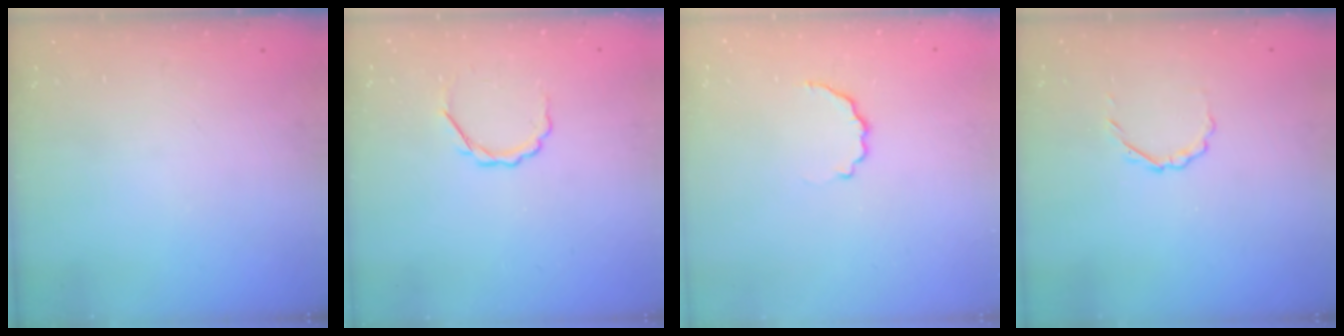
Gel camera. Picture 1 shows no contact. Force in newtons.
{"total": 3.8, "press": 3.7, "slide": 1.2}
{"total": 3.7, "press": 3.5, "slide": 1.1}
{"total": 2.1, "press": 2.0, "slide": 0.8}